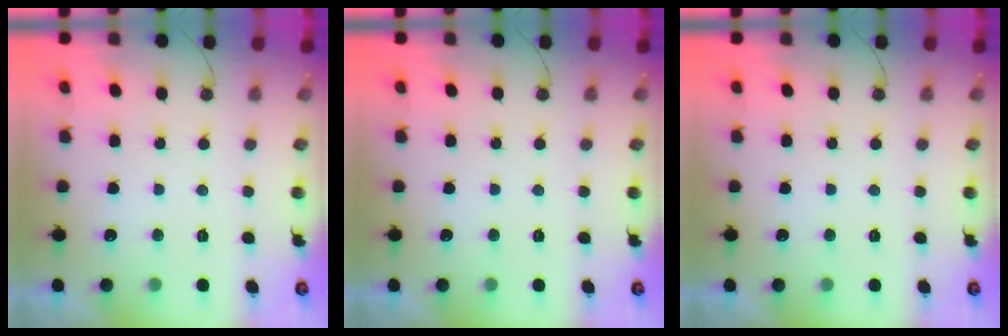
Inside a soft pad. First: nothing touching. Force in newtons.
{"total": 0.0}
{"total": 0.0}